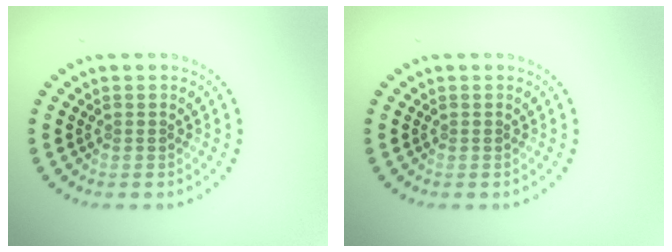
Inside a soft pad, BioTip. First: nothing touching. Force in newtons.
{"total": 0.0}